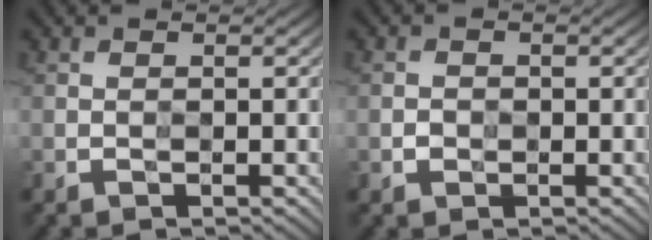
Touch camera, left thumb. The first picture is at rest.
{"total": 0.9, "force": [-0.3, 0.7, -0.4], "torque": [0.015, -0.001, -0.005]}